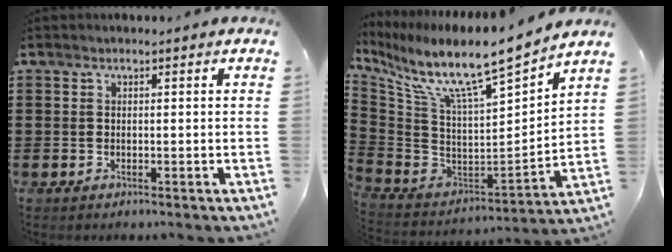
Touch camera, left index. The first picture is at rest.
{"total": 10.6, "force": [8.1, 1.0, 6.7], "torque": [-0.160, -0.069, 0.131]}